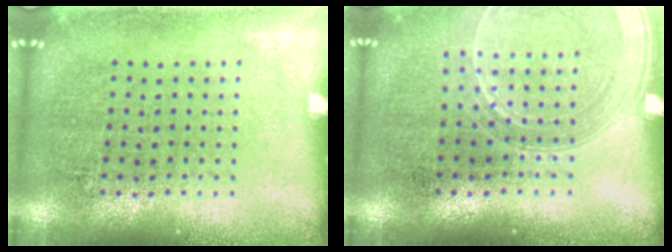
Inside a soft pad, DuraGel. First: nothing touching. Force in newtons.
{"total": 1.6, "press": 1.6, "slide": 0.3}